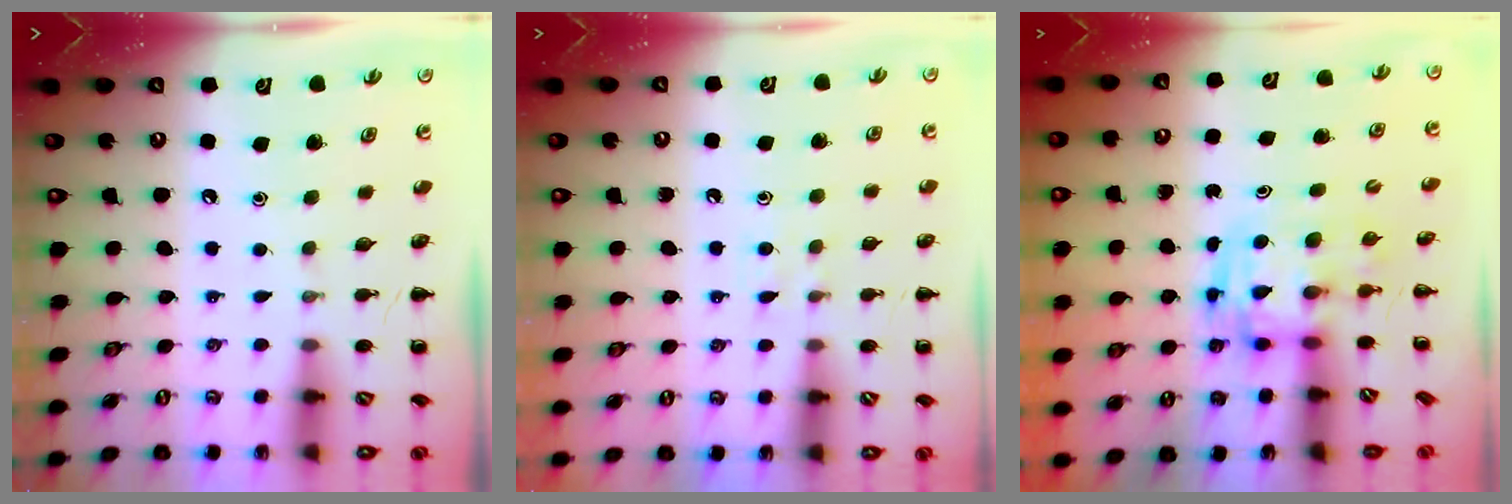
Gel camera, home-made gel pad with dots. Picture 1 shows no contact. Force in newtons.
{"total": 3.5, "press": 3.3, "slide": 1.2}
{"total": 3.0, "press": 3.0, "slide": 0.5}